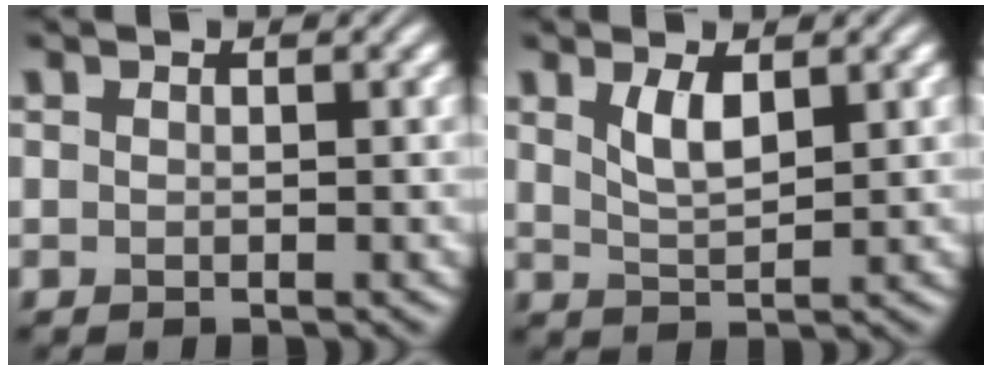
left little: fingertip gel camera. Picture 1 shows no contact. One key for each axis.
{"total": 2.6, "fx": 1.4, "fy": 0.9, "fz": 2.0, "tx": -0.043, "ty": -0.005, "tz": 0.030}